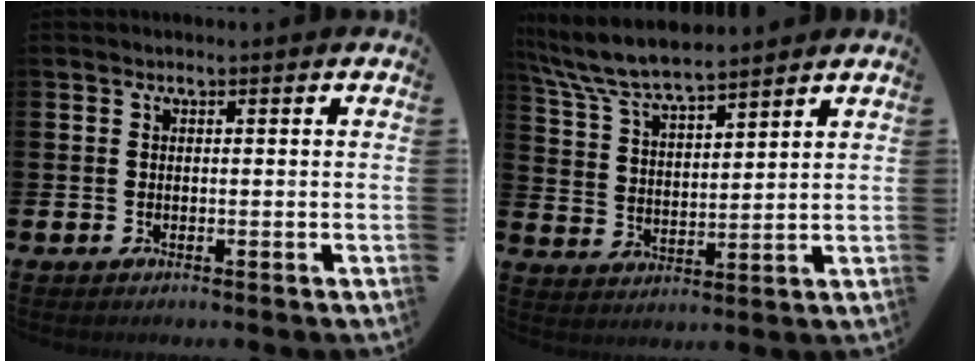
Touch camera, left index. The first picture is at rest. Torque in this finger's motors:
{"motor_torque": [0.89, -0.78, 0.95, 0.12]}